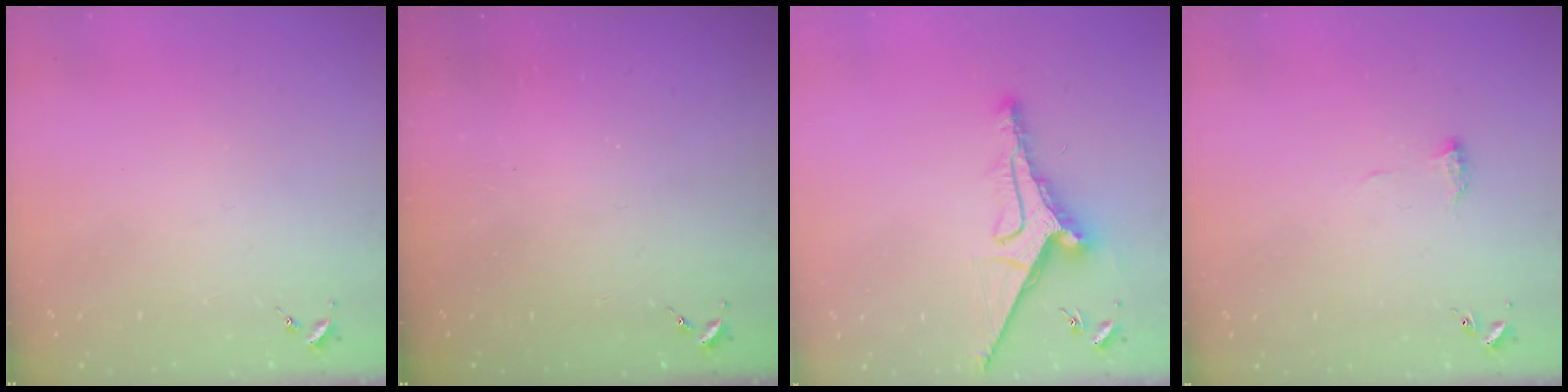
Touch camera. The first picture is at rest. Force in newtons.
{"total": 0.0}
{"total": 11.0, "press": 11.0, "slide": 0.8}
{"total": 5.3, "press": 5.3, "slide": 0.4}